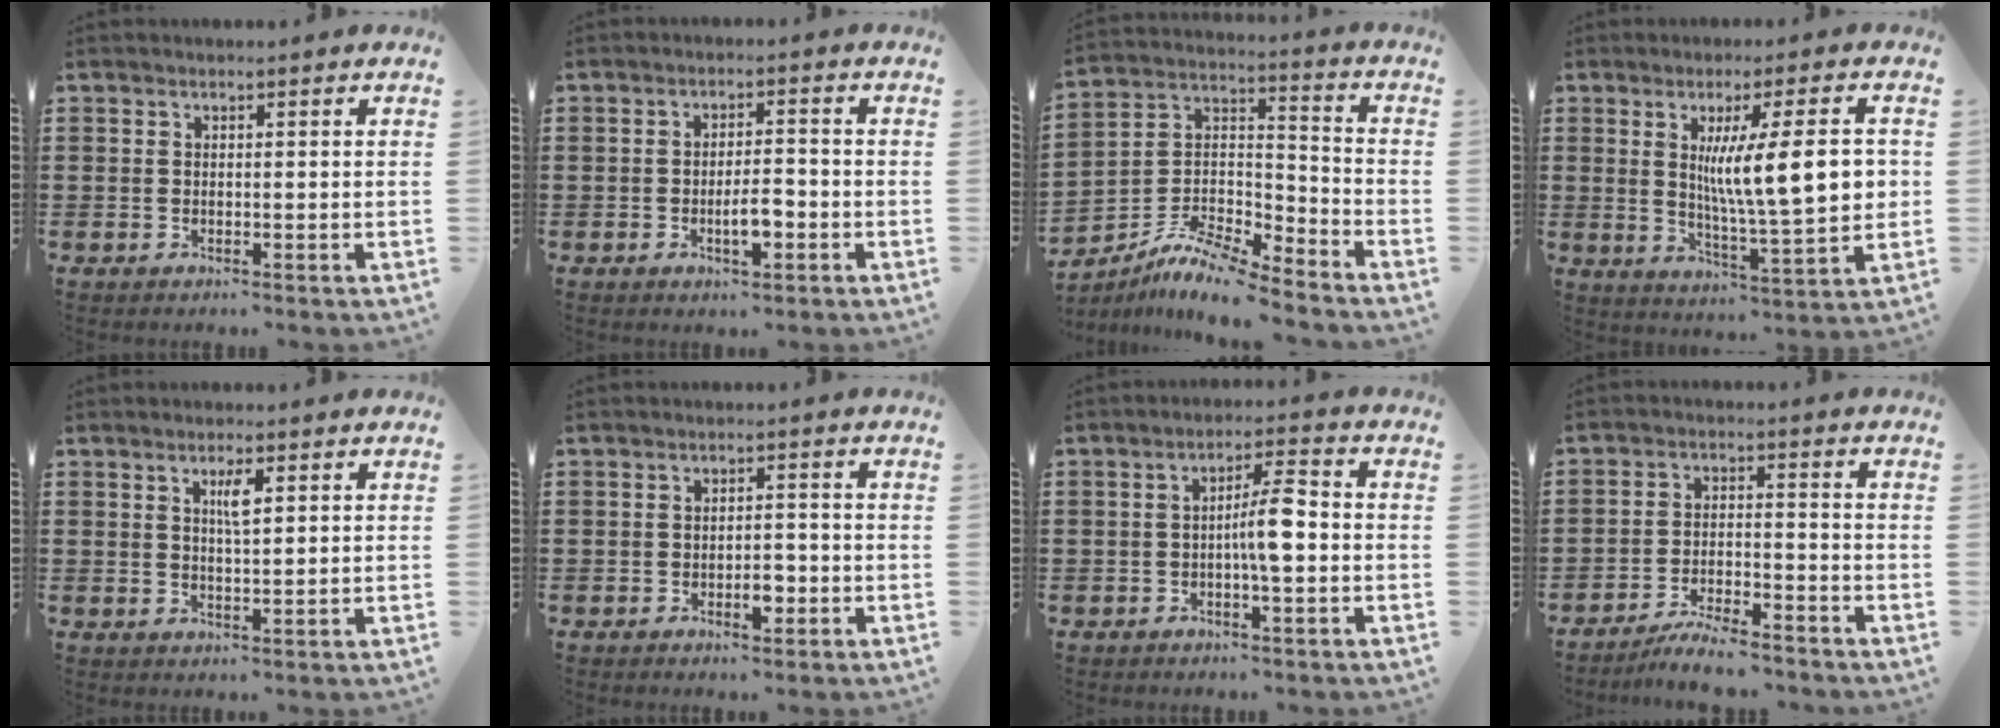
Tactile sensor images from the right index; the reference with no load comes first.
{"total": 4.2, "force": [-1.4, 1.5, 3.7], "torque": [-0.071, 0.004, -0.027]}
{"total": 8.4, "force": [-7.6, 1.2, 3.4], "torque": [-0.078, 0.001, -0.156]}
{"total": 12.1, "force": [2.1, 2.2, 11.7], "torque": [-0.191, -0.004, 0.030]}
{"total": 2.9, "force": [1.1, 0.7, 2.6], "torque": [-0.046, 0.002, 0.015]}
{"total": 3.0, "force": [-1.3, 1.4, 2.4], "torque": [-0.042, 0.003, -0.022]}
{"total": 5.9, "force": [-0.8, 1.1, 5.8], "torque": [-0.111, 0.006, -0.022]}
{"total": 4.9, "force": [-4.7, 0.1, 1.5], "torque": [-0.034, 0.000, -0.094]}